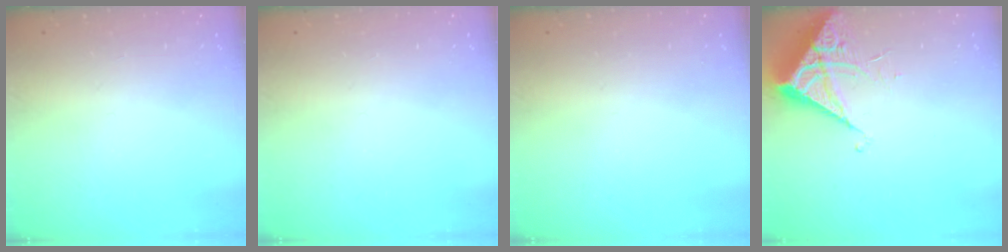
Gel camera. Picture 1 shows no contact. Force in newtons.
{"total": 0.0}
{"total": 0.0}
{"total": 6.3, "press": 6.3, "slide": 0.2}